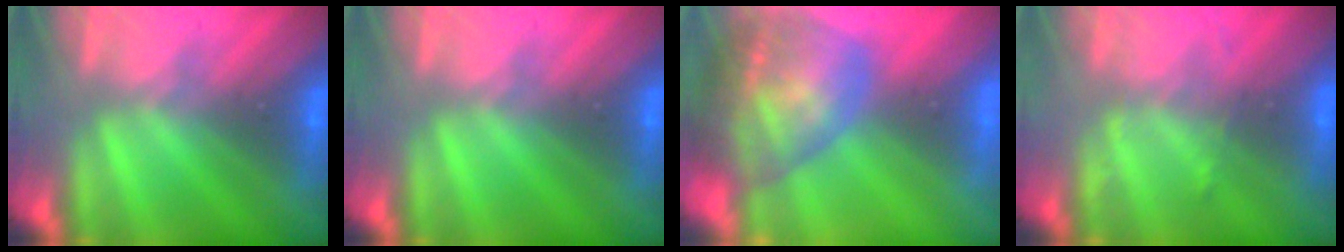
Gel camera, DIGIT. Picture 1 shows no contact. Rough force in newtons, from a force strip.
{"total": 0.0}
{"total": 7.9}
{"total": 2.3}